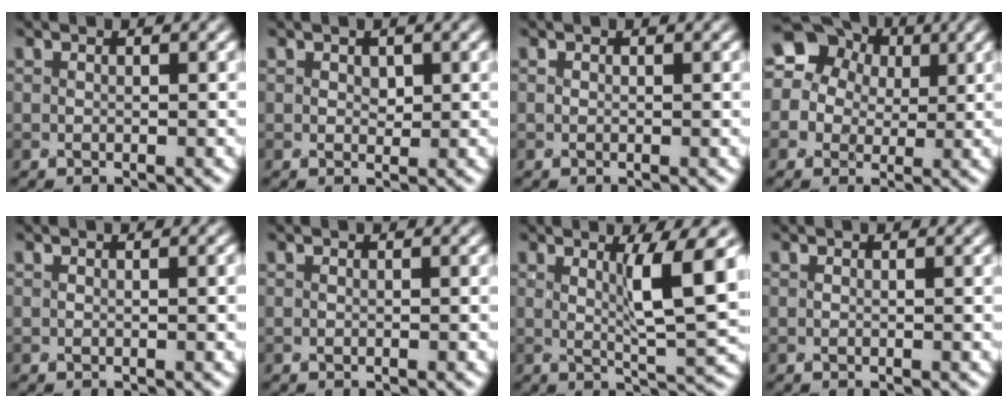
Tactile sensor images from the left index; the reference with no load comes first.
{"total": 0.5, "force": [-0.1, 0.5, 0.2], "torque": [0.002, 0.004, 0.010]}
{"total": 0.0}
{"total": 13.0, "force": [4.6, 11.1, 4.8], "torque": [-0.126, 0.052, 0.064]}
{"total": 1.0, "force": [0.0, 0.4, 0.9], "torque": [-0.004, 0.002, 0.000]}
{"total": 0.0}
{"total": 5.6, "force": [1.2, 0.6, 5.5], "torque": [-0.084, -0.002, 0.030]}
{"total": 0.0}